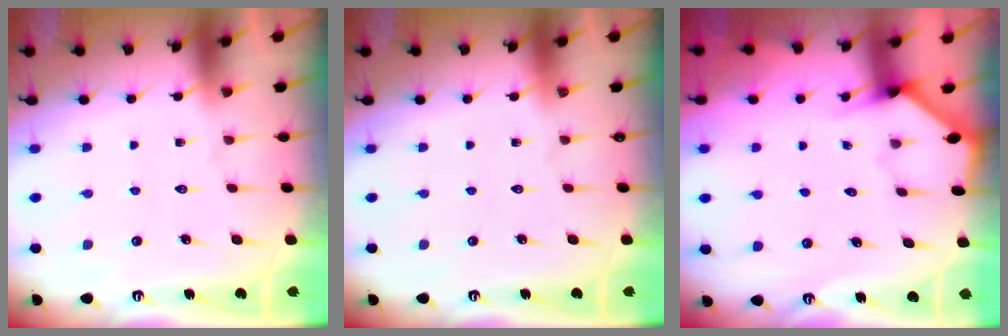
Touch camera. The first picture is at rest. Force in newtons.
{"total": 0.0}
{"total": 2.4, "press": 2.3, "slide": 0.3}